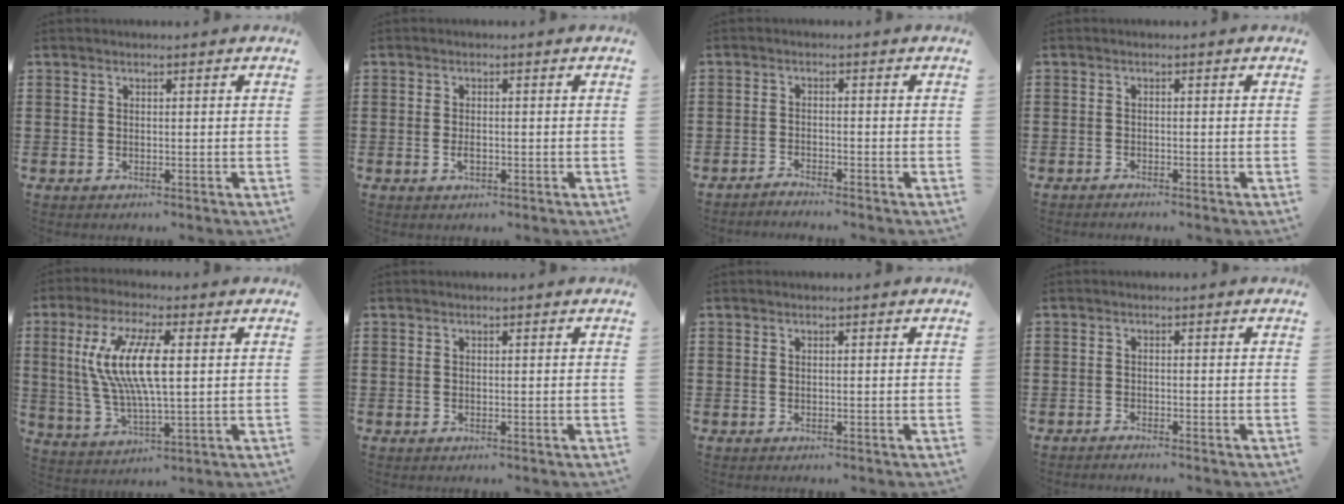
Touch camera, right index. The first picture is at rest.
{"total": 1.4, "force": [-0.4, 0.7, 1.2], "torque": [-0.023, -0.001, -0.007]}
{"total": 1.9, "force": [-1.9, -0.2, -0.1], "torque": [-0.001, 0.004, -0.039]}
{"total": 1.0, "force": [-1.0, -0.1, -0.1], "torque": [0.000, -0.002, -0.020]}
{"total": 10.9, "force": [1.8, 3.1, 10.2], "torque": [-0.222, -0.001, 0.023]}
{"total": 0.0}
{"total": 0.0}
{"total": 1.2, "force": [-1.2, -0.2, -0.1], "torque": [0.000, 0.000, -0.025]}